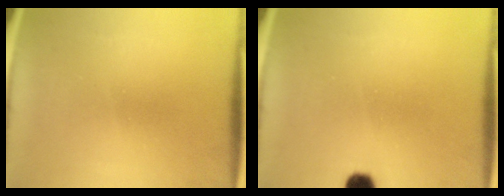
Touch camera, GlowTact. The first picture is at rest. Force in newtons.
{"total": 4.8}